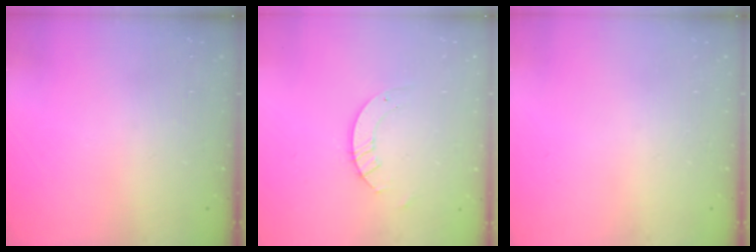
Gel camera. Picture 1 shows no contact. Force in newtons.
{"total": 4.0, "press": 4.0, "slide": 0.2}
{"total": 0.0}